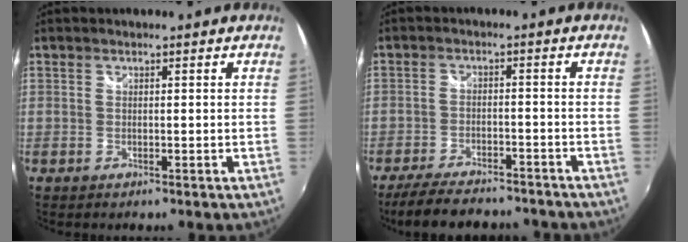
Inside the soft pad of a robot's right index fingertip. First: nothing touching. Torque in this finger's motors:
{"motor_torque": [0.16, -0.17, 0.11, 0.04]}